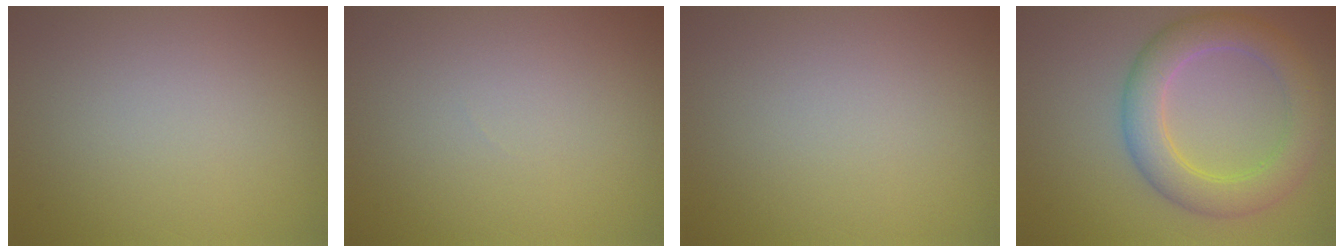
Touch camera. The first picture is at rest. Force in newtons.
{"total": 0.0}
{"total": 0.0}
{"total": 5.2, "press": 5.2, "slide": 0.1}